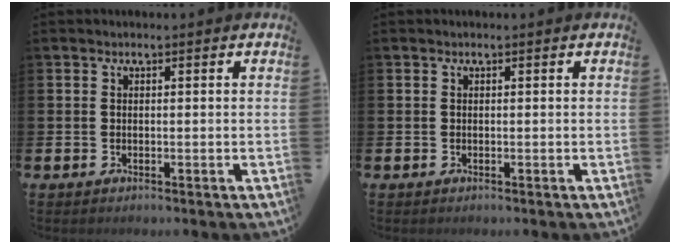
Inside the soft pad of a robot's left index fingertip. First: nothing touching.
{"total": 0.0}